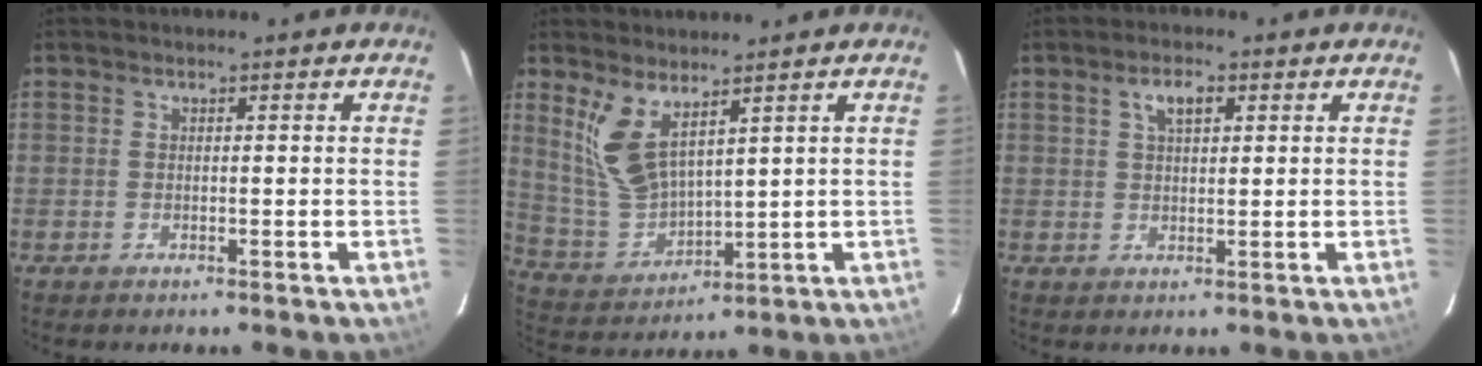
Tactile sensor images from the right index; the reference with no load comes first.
{"total": 8.9, "force": [5.3, 3.6, 6.2], "torque": [-0.127, -0.008, 0.126]}
{"total": 3.4, "force": [1.6, 1.2, 2.8], "torque": [-0.050, 0.008, 0.029]}